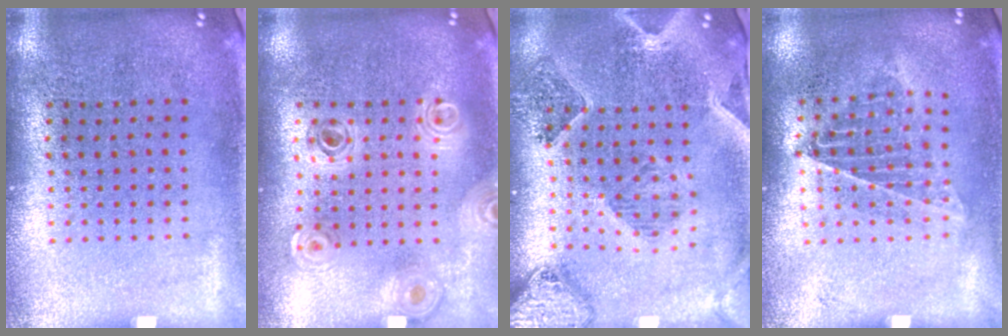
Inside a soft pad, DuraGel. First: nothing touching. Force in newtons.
{"total": 0.8, "press": 0.8, "slide": 0.1}
{"total": 1.4, "press": 1.4, "slide": 0.4}
{"total": 0.9, "press": 0.9, "slide": 0.1}